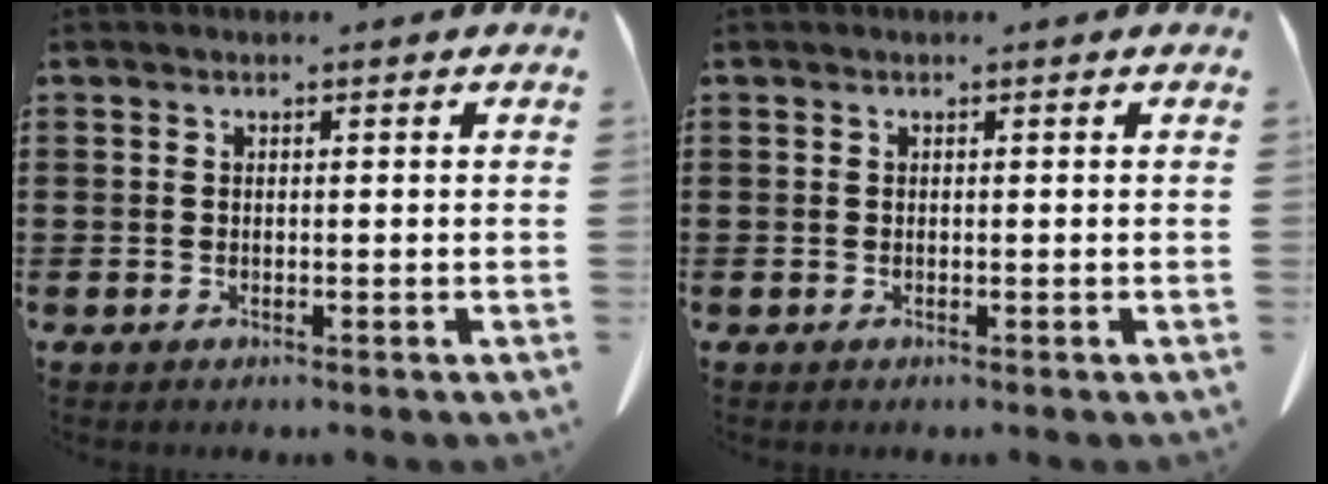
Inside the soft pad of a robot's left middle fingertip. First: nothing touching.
{"total": 0.0}